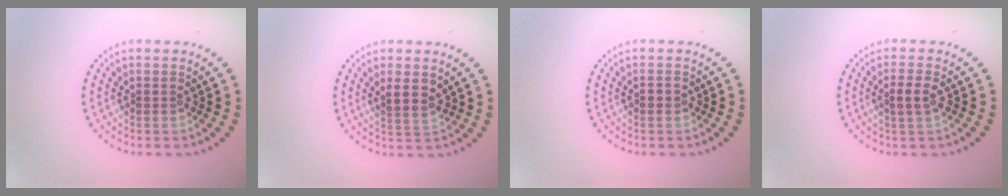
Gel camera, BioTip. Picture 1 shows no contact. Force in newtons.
{"total": 2.5, "press": 2.2, "slide": 1.1}
{"total": 1.1, "press": 1.1, "slide": 0.1}
{"total": 1.9, "press": 1.8, "slide": 0.5}